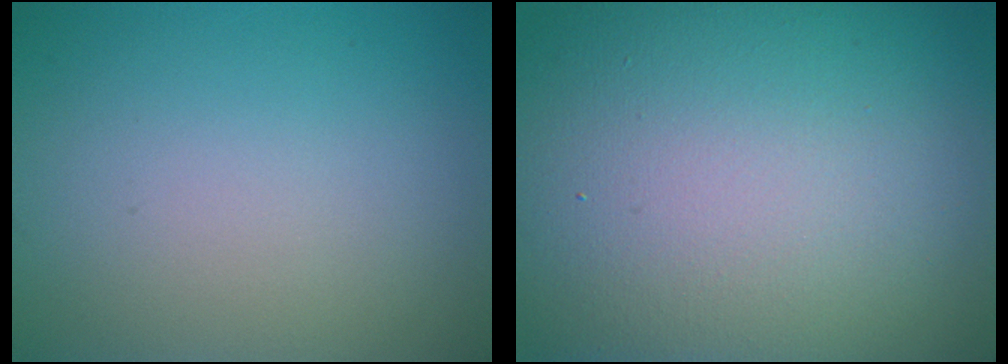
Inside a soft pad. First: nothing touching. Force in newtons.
{"total": 20.7, "press": 20.7, "slide": 1.2}